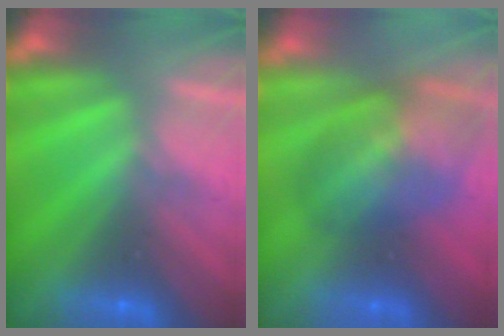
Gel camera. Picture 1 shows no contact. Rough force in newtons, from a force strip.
{"total": 6.4}